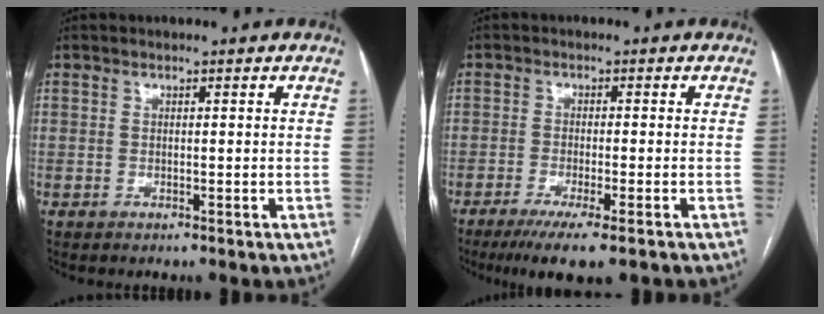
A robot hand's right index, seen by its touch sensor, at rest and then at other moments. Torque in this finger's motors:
{"motor_torque": [0.70, -0.45, 0.20, 0.08]}